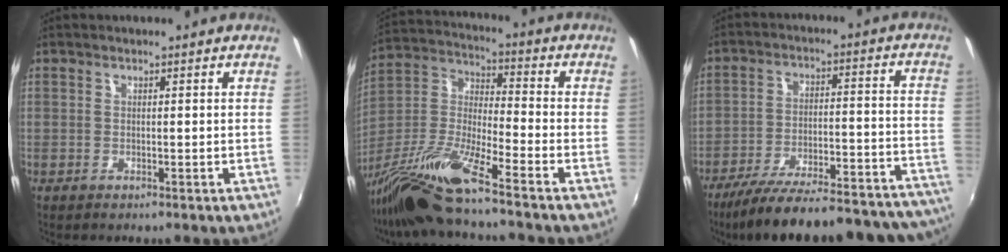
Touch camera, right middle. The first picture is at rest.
{"total": 14.2, "force": [-11.1, -0.5, 8.8], "torque": [-0.178, -0.016, -0.224]}
{"total": 32.7, "force": [-29.6, 5.1, 13.0], "torque": [-0.192, -0.031, -0.392]}